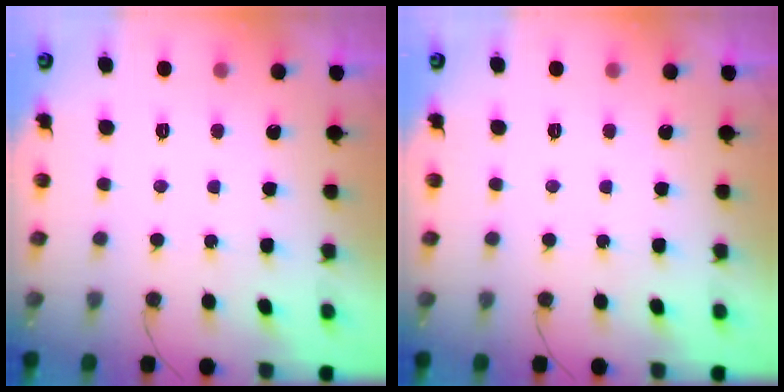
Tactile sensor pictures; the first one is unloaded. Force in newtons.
{"total": 0.0}